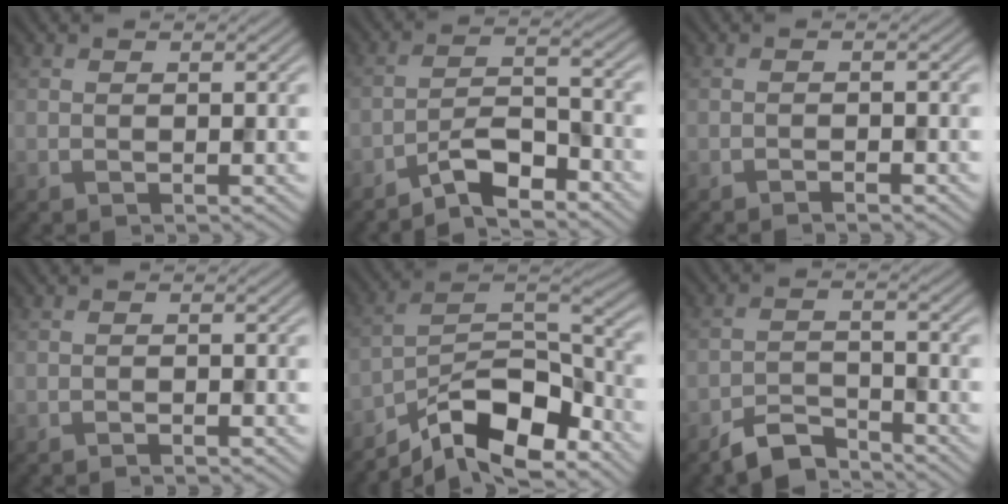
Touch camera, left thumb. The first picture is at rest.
{"total": 5.5, "force": [-4.4, 1.1, 3.1], "torque": [-0.057, 0.007, -0.092]}
{"total": 0.9, "force": [-0.8, 0.0, 0.4], "torque": [-0.006, 0.001, -0.016]}
{"total": 0.6, "force": [-0.5, 0.0, 0.2], "torque": [-0.003, 0.002, -0.011]}
{"total": 12.3, "force": [-9.4, 3.9, 6.8], "torque": [-0.116, 0.000, -0.183]}
{"total": 4.5, "force": [-4.0, 1.3, 1.6], "torque": [-0.028, 0.000, -0.083]}